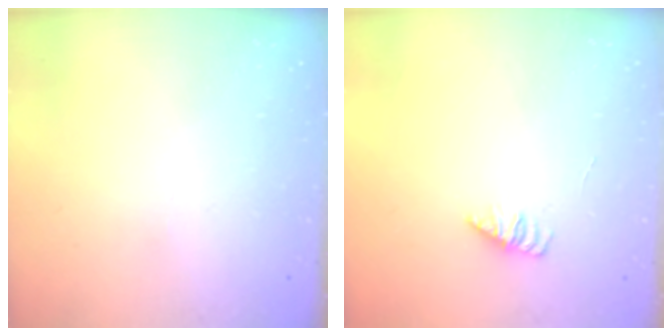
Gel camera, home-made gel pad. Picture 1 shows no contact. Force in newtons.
{"total": 1.9, "press": 1.9, "slide": 0.4}